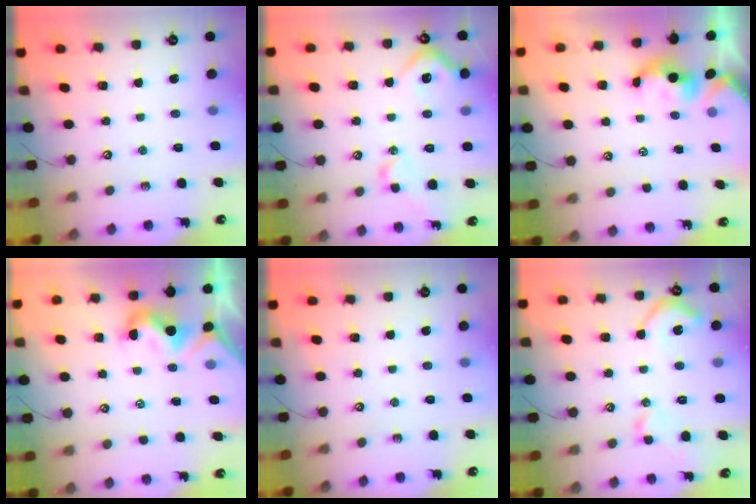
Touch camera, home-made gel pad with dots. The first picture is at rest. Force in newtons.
{"total": 7.9, "press": 7.7, "slide": 1.5}
{"total": 1.0, "press": 0.7, "slide": 0.7}
{"total": 1.0, "press": 0.7, "slide": 0.6}
{"total": 0.0}
{"total": 5.3, "press": 5.1, "slide": 1.1}